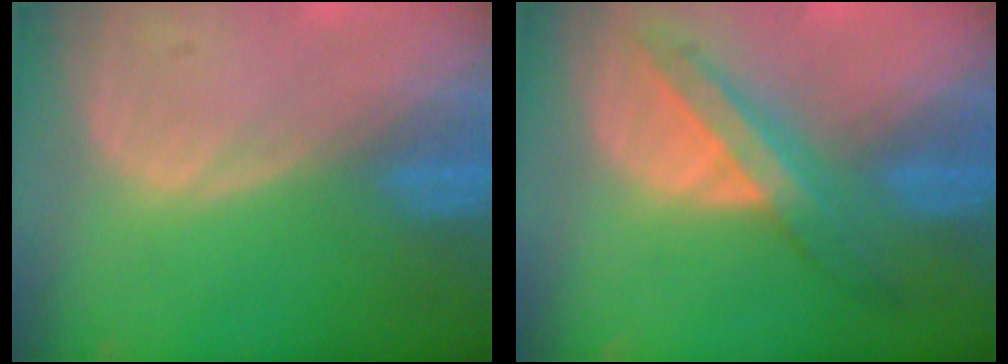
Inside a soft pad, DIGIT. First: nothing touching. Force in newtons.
{"total": 7.2, "press": 6.2, "slide": 3.5}